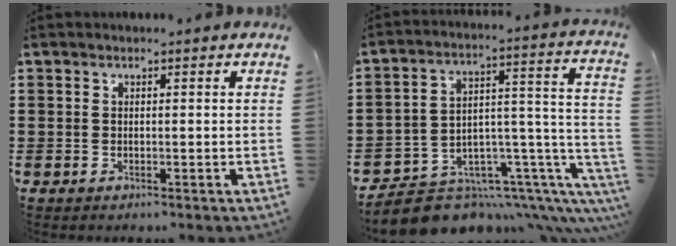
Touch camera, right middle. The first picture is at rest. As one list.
[{"total": 8.7, "force": [-7.2, 3.7, 3.3], "torque": [-0.051, -0.001, -0.124]}]